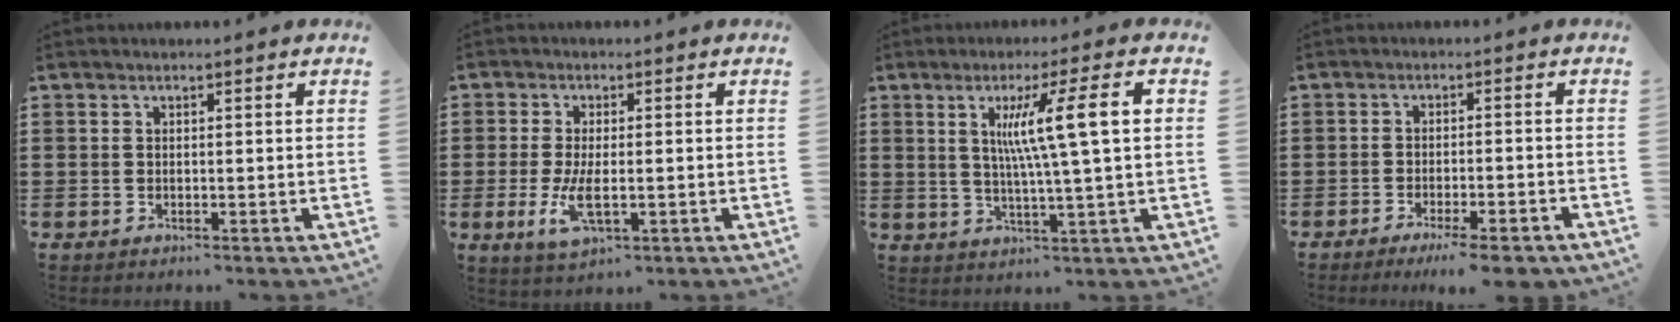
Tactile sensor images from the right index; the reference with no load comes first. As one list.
[{"total": 5.3, "force": [-1.0, 2.0, 4.8], "torque": [-0.109, -0.009, -0.023]}, {"total": 10.0, "force": [1.9, 0.0, 9.8], "torque": [-0.186, 0.004, 0.023]}, {"total": 4.2, "force": [-3.4, 0.0, 2.5], "torque": [-0.039, -0.008, -0.063]}]